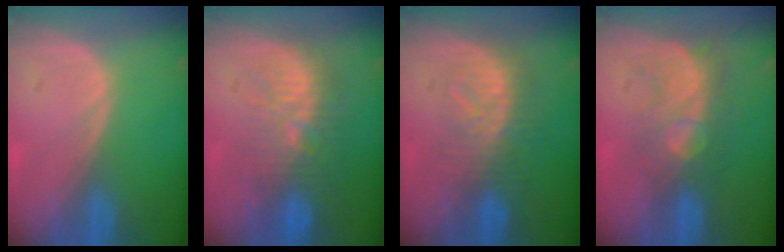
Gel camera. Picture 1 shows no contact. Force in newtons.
{"total": 9.7, "press": 9.1, "slide": 3.4}
{"total": 8.1, "press": 7.5, "slide": 3.2}
{"total": 8.7, "press": 7.6, "slide": 4.3}